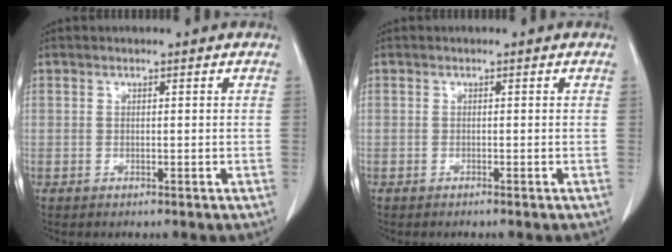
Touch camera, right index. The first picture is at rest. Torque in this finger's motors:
{"motor_torque": [0.09, -0.08, 0.02, 0.01]}